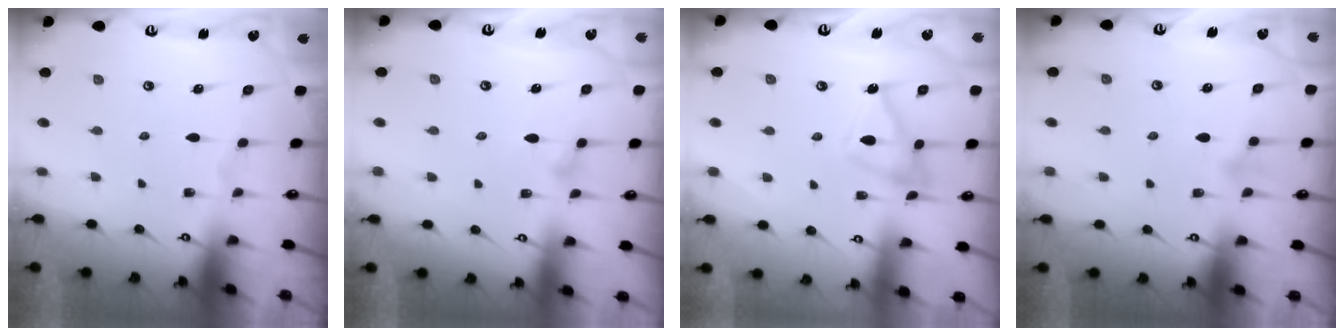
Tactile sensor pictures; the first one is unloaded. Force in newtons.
{"total": 8.6, "press": 8.6, "slide": 0.6}
{"total": 12.7, "press": 12.7, "slide": 0.9}
{"total": 7.7, "press": 7.5, "slide": 1.5}